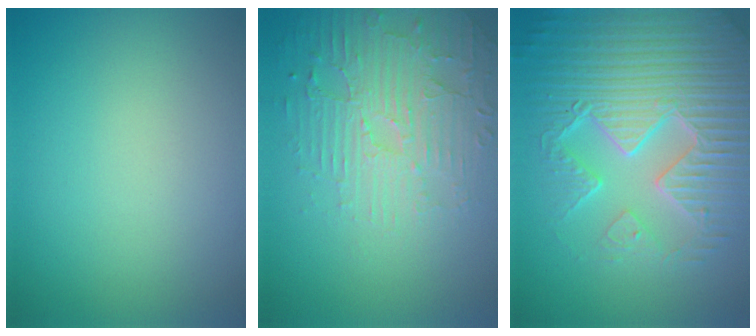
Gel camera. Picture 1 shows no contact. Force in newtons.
{"total": 4.7, "press": 3.7, "slide": 2.9}
{"total": 9.5, "press": 6.7, "slide": 6.7}